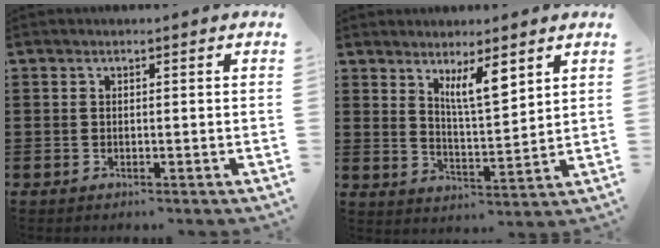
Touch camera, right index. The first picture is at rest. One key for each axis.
{"total": 5.9, "fx": 4.0, "fy": 1.3, "fz": 4.2, "tx": -0.084, "ty": -0.007, "tz": 0.067}